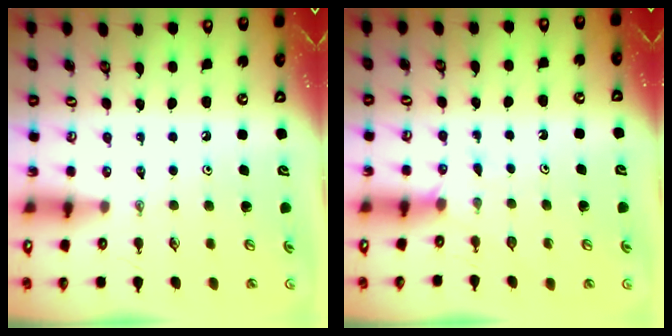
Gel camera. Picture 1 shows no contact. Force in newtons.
{"total": 3.0, "press": 2.9, "slide": 0.4}